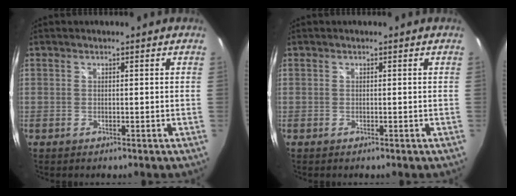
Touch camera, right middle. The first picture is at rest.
{"total": 0.0}